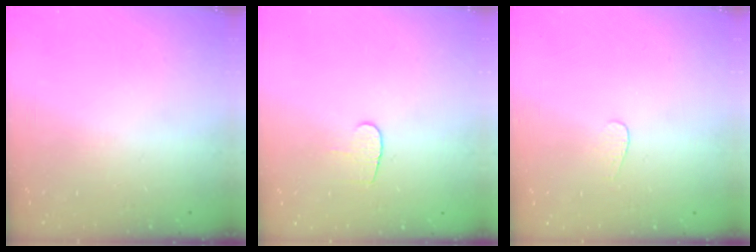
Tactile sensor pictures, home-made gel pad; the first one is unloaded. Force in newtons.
{"total": 5.1, "press": 5.1, "slide": 0.5}
{"total": 3.5, "press": 3.5, "slide": 0.3}